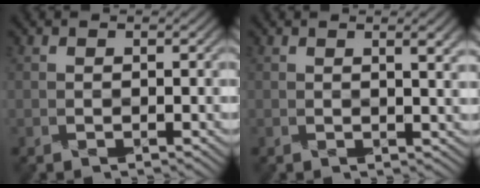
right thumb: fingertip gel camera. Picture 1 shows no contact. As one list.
[{"total": 2.3, "force": [1.6, -0.2, 1.6], "torque": [-0.022, 0.005, 0.025]}]